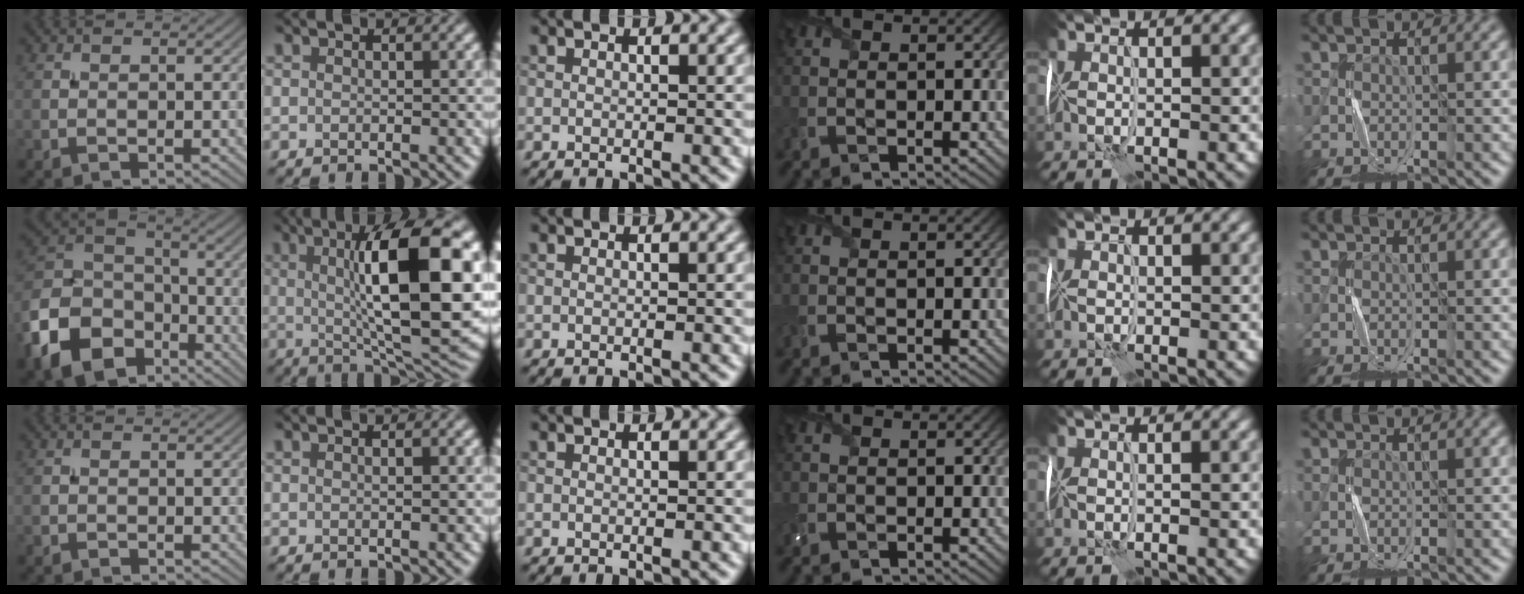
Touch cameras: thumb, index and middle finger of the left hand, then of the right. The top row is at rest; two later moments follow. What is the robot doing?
{"motion": "fold", "object": "handkerchief"}